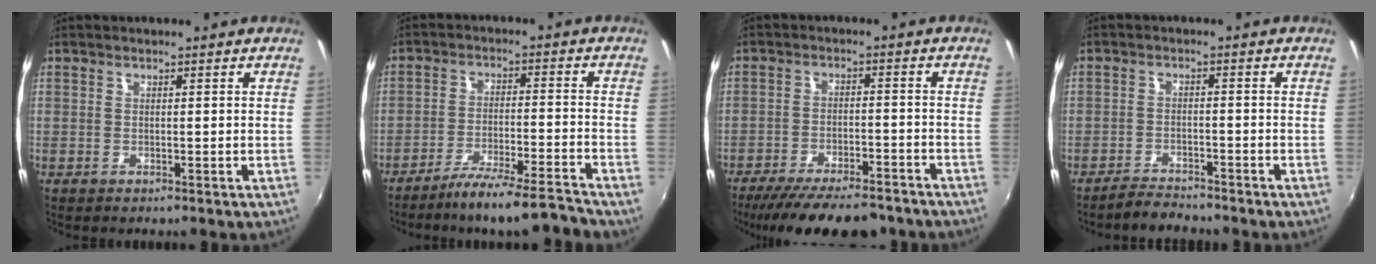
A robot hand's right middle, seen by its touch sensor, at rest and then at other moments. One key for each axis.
{"total": 10.6, "fx": -9.5, "fy": -0.7, "fz": 4.6, "tx": -0.094, "ty": -0.009, "tz": -0.161}
{"total": 16.3, "fx": -13.6, "fy": 4.1, "fz": 8.0, "tx": -0.159, "ty": -0.027, "tz": -0.200}
{"total": 3.7, "fx": -3.6, "fy": 0.6, "fz": 0.7, "tx": -0.031, "ty": 0.000, "tz": -0.063}